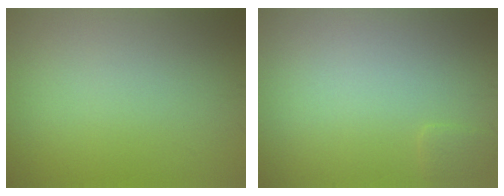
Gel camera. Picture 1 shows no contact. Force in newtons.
{"total": 0.7, "press": 0.7, "slide": 0.1}